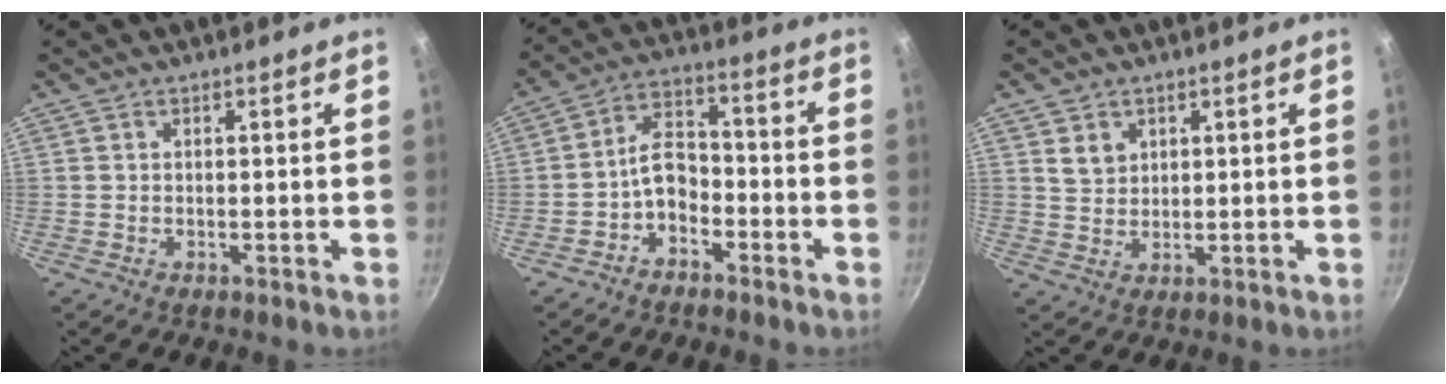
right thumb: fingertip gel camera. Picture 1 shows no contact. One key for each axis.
{"total": 7.0, "fx": -3.3, "fy": 4.4, "fz": 4.3, "tx": -0.059, "ty": 0.046, "tz": -0.067}
{"total": 3.7, "fx": 1.7, "fy": 2.9, "fz": 1.5, "tx": -0.013, "ty": -0.005, "tz": 0.038}